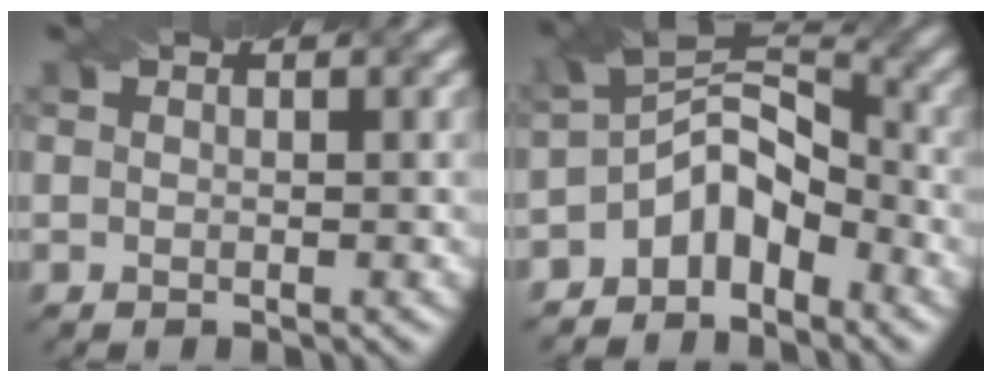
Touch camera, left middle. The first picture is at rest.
{"total": 6.1, "force": [-3.5, 3.4, 3.6], "torque": [-0.045, 0.009, -0.078]}